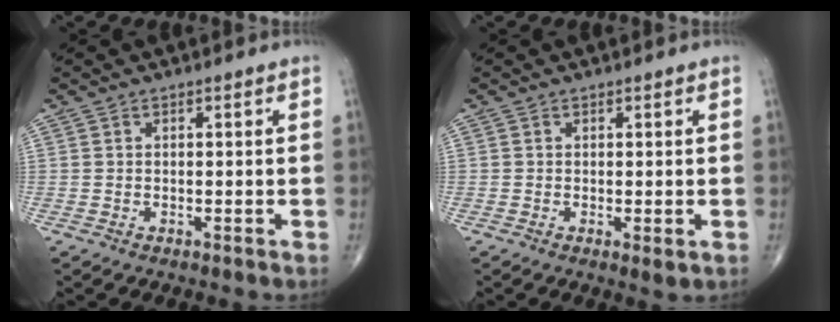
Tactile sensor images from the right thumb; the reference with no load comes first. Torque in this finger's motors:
{"motor_torque": [-0.17, -0.10, -0.42, -0.11, -0.01]}